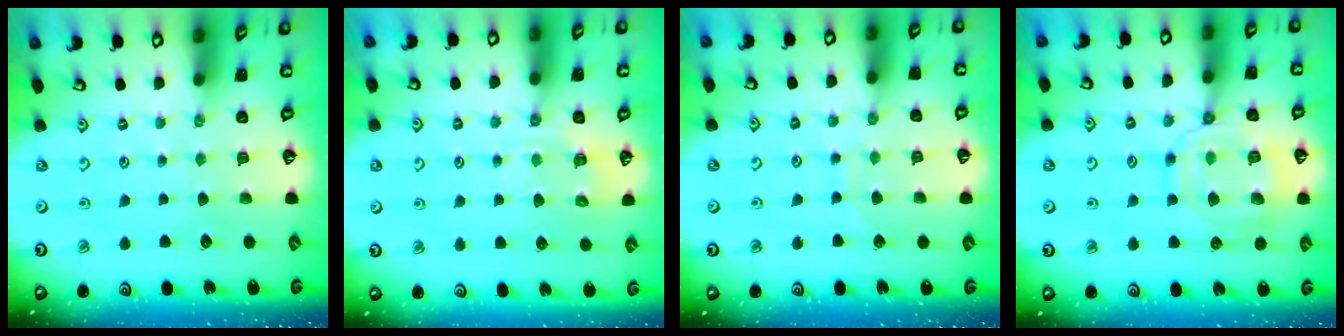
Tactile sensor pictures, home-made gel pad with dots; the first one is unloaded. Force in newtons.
{"total": 6.8, "press": 6.7, "slide": 1.1}
{"total": 5.6, "press": 5.6, "slide": 0.1}
{"total": 15.8, "press": 15.7, "slide": 1.3}